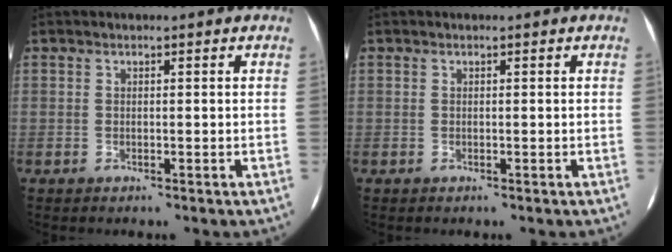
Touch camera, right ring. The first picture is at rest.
{"total": 0.0}